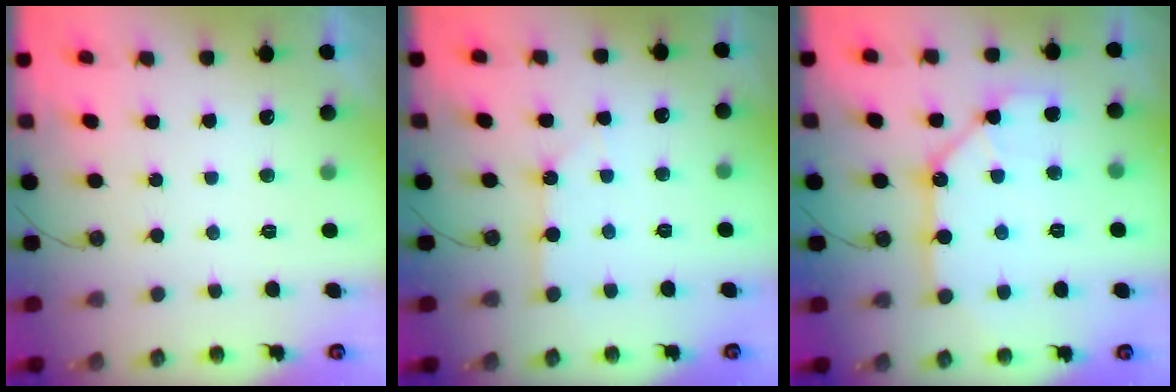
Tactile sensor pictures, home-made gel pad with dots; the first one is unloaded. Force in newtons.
{"total": 2.5, "press": 2.5, "slide": 0.3}
{"total": 11.6, "press": 11.5, "slide": 1.5}